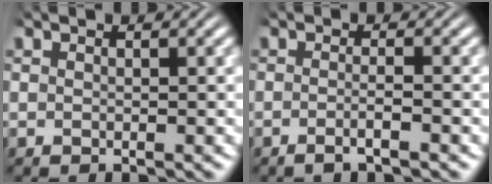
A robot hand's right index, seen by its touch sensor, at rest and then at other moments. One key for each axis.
{"total": 1.6, "fx": -1.3, "fy": -0.1, "fz": 1.0, "tx": -0.022, "ty": -0.003, "tz": -0.024}